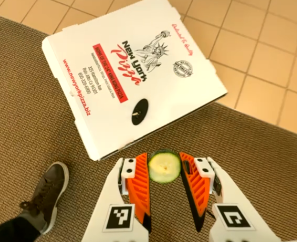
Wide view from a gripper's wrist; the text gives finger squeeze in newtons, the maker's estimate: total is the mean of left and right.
{"total": 8.2, "left": 8.5, "right": 7.9}